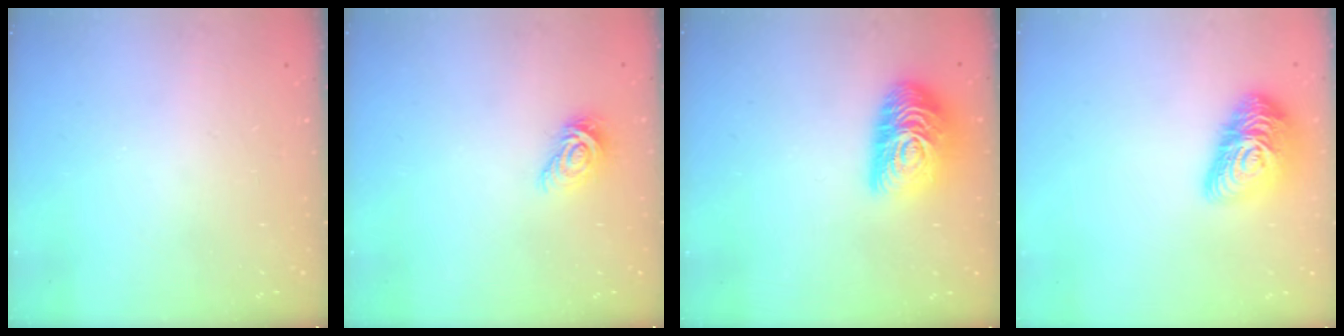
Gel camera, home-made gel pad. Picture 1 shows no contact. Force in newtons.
{"total": 8.7, "press": 8.7, "slide": 0.5}
{"total": 16.2, "press": 16.2, "slide": 0.9}
{"total": 16.3, "press": 16.3, "slide": 1.0}